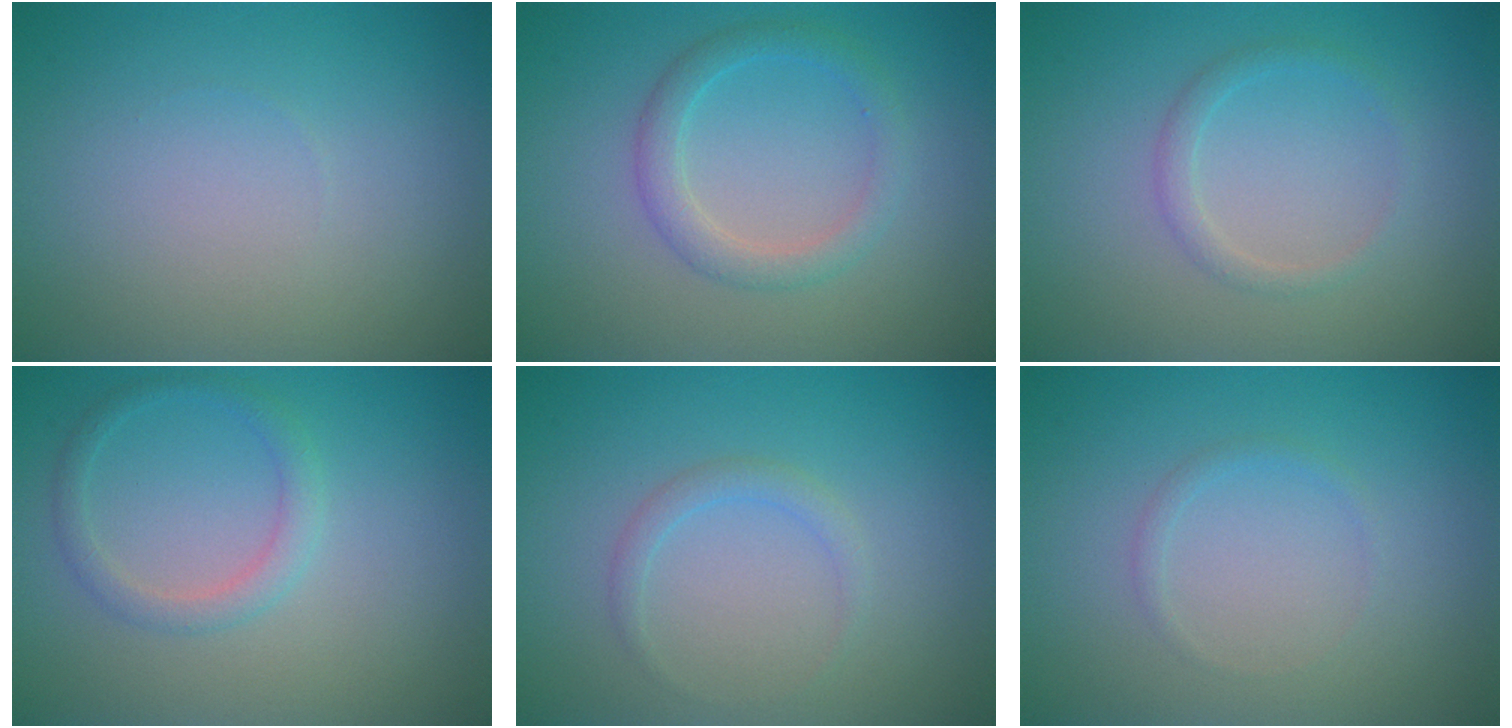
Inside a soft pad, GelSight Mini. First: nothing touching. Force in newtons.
{"total": 2.4, "press": 2.4, "slide": 0.2}
{"total": 1.4, "press": 1.4, "slide": 0.0}
{"total": 1.9, "press": 1.9, "slide": 0.1}
{"total": 1.2, "press": 1.2, "slide": 0.0}
{"total": 0.7, "press": 0.7, "slide": 0.0}